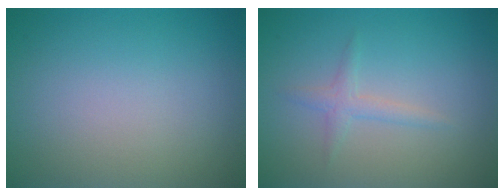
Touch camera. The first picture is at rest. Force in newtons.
{"total": 1.5, "press": 1.5, "slide": 0.0}